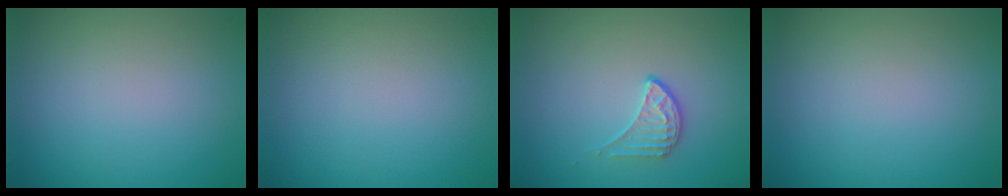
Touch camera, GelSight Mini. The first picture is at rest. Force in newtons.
{"total": 0.0}
{"total": 1.9, "press": 1.3, "slide": 1.3}
{"total": 0.0}